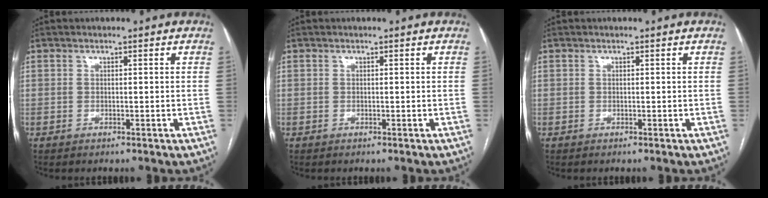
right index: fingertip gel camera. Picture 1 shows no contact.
{"total": 0.0}
{"total": 0.0}